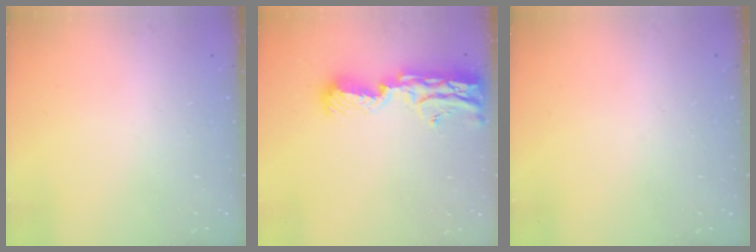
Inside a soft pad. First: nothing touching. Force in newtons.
{"total": 11.5, "press": 11.4, "slide": 1.6}
{"total": 0.0}